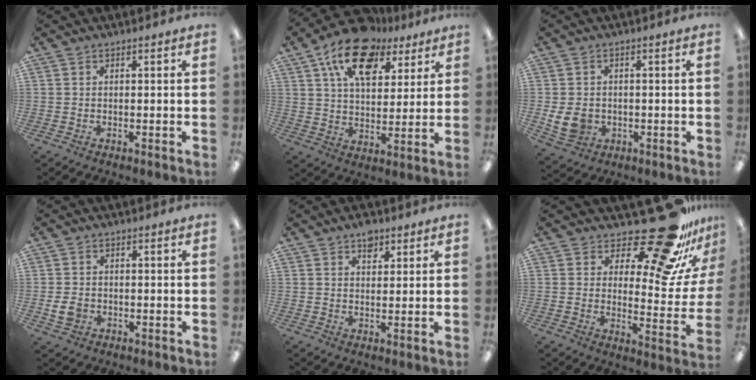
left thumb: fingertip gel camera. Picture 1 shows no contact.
{"total": 16.2, "force": [10.1, 8.9, 9.1], "torque": [-0.158, -0.042, 0.183]}
{"total": 6.2, "force": [-1.0, 5.2, 3.2], "torque": [-0.076, 0.002, -0.017]}
{"total": 3.8, "force": [-0.9, 3.1, 2.1], "torque": [-0.040, 0.006, -0.015]}
{"total": 4.3, "force": [2.8, 2.5, 2.0], "torque": [-0.014, -0.011, 0.047]}
{"total": 21.1, "force": [16.6, 6.2, 11.4], "torque": [-0.146, -0.130, 0.268]}